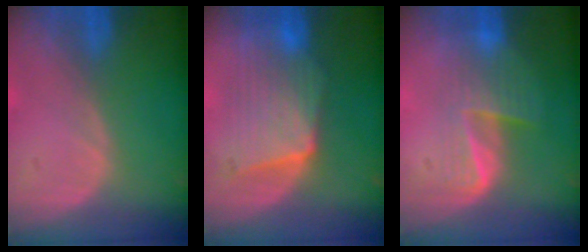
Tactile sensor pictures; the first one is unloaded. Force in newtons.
{"total": 8.2, "press": 8.1, "slide": 1.4}
{"total": 5.8, "press": 5.5, "slide": 2.0}